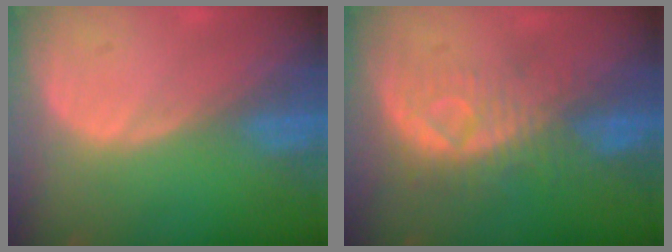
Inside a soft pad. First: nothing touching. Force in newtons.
{"total": 8.3, "press": 7.5, "slide": 3.7}